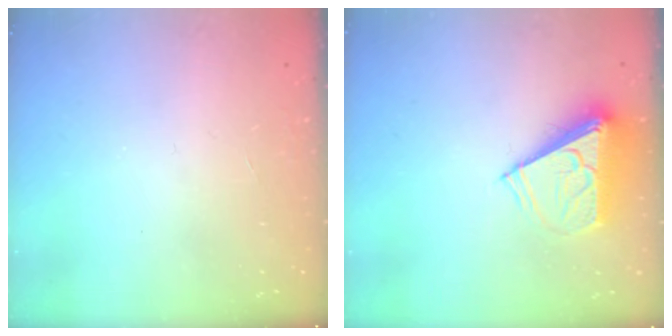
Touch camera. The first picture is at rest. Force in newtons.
{"total": 8.3, "press": 8.3, "slide": 0.3}